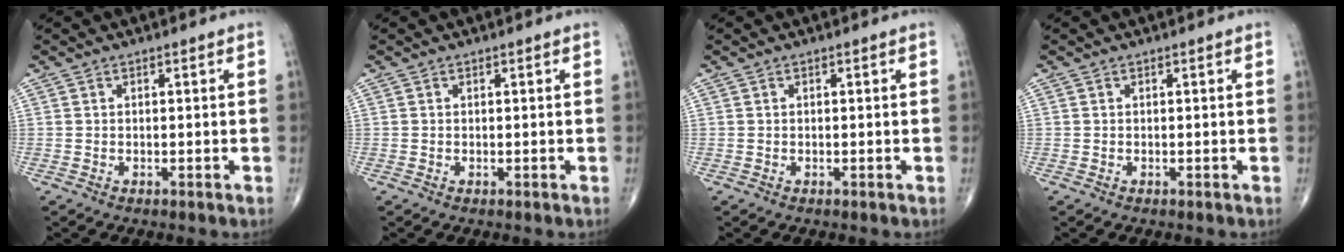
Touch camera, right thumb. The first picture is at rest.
{"total": 0.0}
{"total": 0.0}
{"total": 0.0}